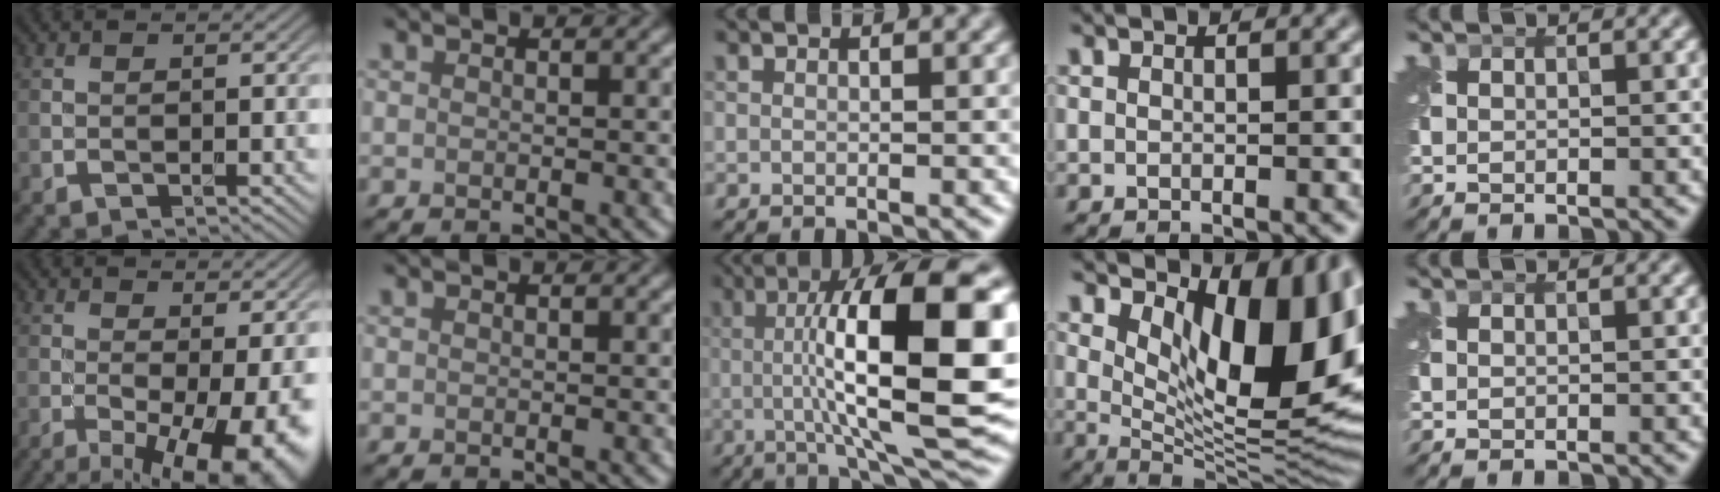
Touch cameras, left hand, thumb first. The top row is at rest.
{"thumb": {"total": 13.8, "force": [-5.2, 4.2, 12.0], "torque": [-0.182, -0.018, -0.067]}, "middle": {"total": 14.5, "force": [0.8, 3.6, 14.1], "torque": [-0.202, 0.007, 0.010]}, "ring": {"total": 13.2, "force": [4.3, 5.6, 11.2], "torque": [-0.143, -0.011, 0.079]}}